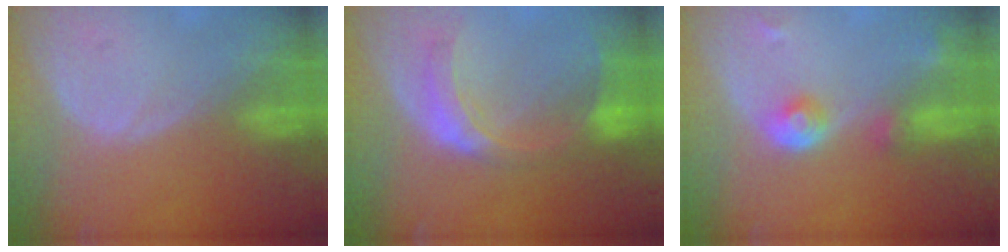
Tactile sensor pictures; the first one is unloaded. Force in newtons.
{"total": 7.8, "press": 6.9, "slide": 3.6}
{"total": 4.3, "press": 4.3, "slide": 0.3}